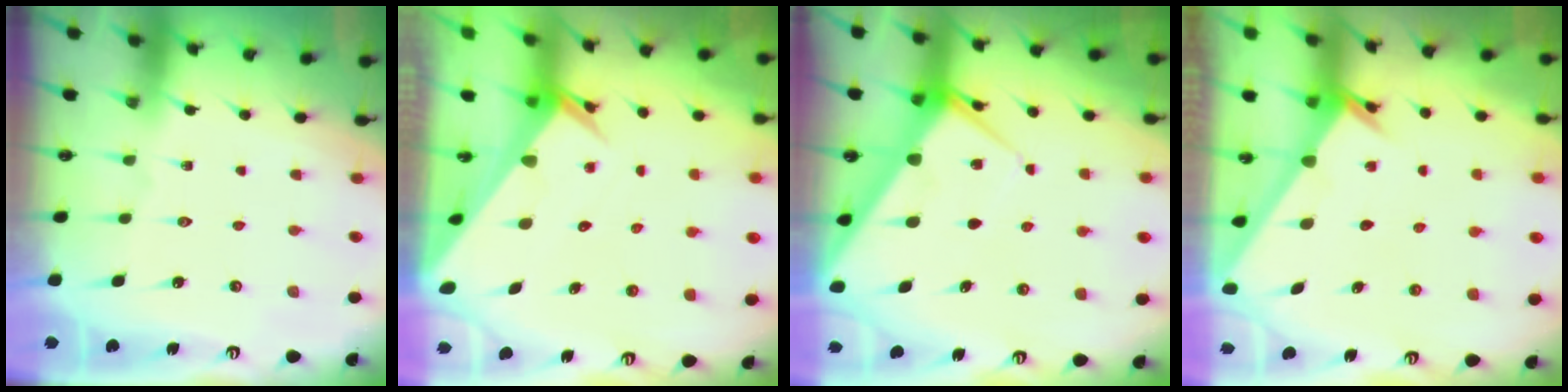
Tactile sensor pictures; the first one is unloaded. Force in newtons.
{"total": 3.8, "press": 3.8, "slide": 0.2}
{"total": 6.1, "press": 6.1, "slide": 0.6}
{"total": 2.6, "press": 2.6, "slide": 0.2}